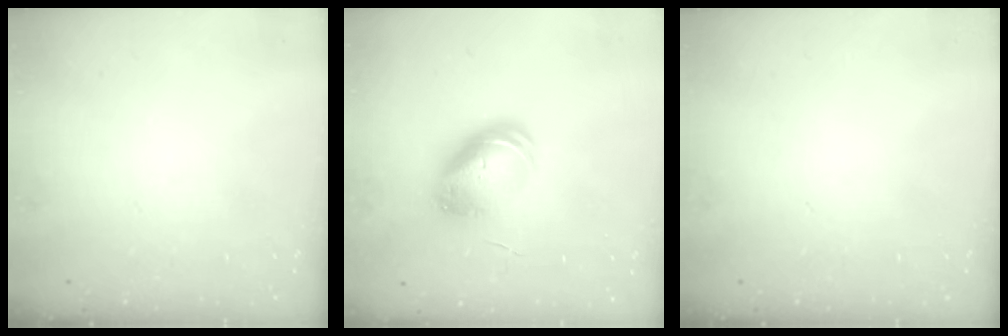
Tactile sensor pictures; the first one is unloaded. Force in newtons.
{"total": 10.2, "press": 10.2, "slide": 1.2}
{"total": 0.0}